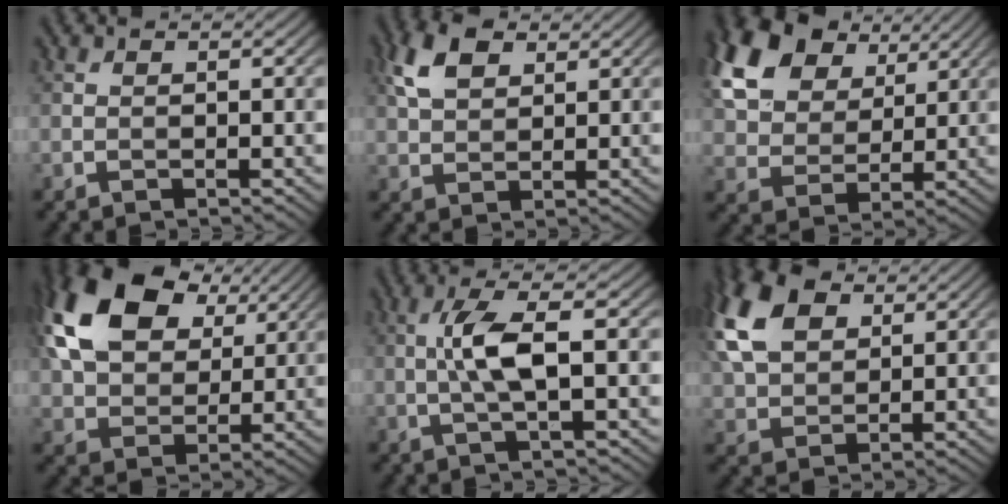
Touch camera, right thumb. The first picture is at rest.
{"total": 5.9, "force": [2.8, 3.5, 3.9], "torque": [-0.091, 0.010, 0.050]}
{"total": 18.0, "force": [9.5, 11.8, 9.6], "torque": [-0.254, 0.042, 0.205]}
{"total": 15.9, "force": [6.6, 10.1, 10.3], "torque": [-0.238, 0.025, 0.125]}
{"total": 5.3, "force": [0.2, 1.0, 5.2], "torque": [-0.109, 0.012, -0.002]}
{"total": 12.3, "force": [4.9, 7.7, 8.2], "torque": [-0.223, 0.030, 0.094]}